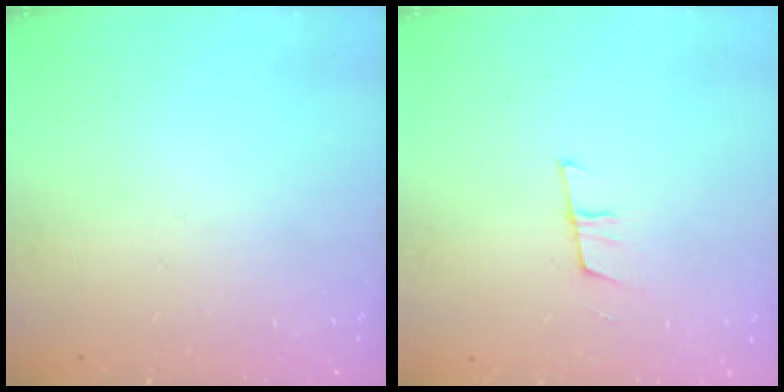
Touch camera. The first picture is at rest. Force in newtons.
{"total": 6.0, "press": 5.4, "slide": 2.5}